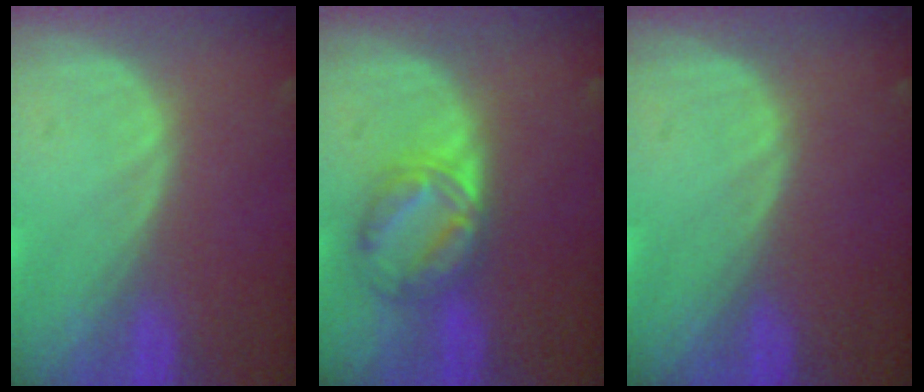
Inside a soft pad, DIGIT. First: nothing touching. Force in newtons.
{"total": 5.8, "press": 5.8, "slide": 0.0}
{"total": 0.0}